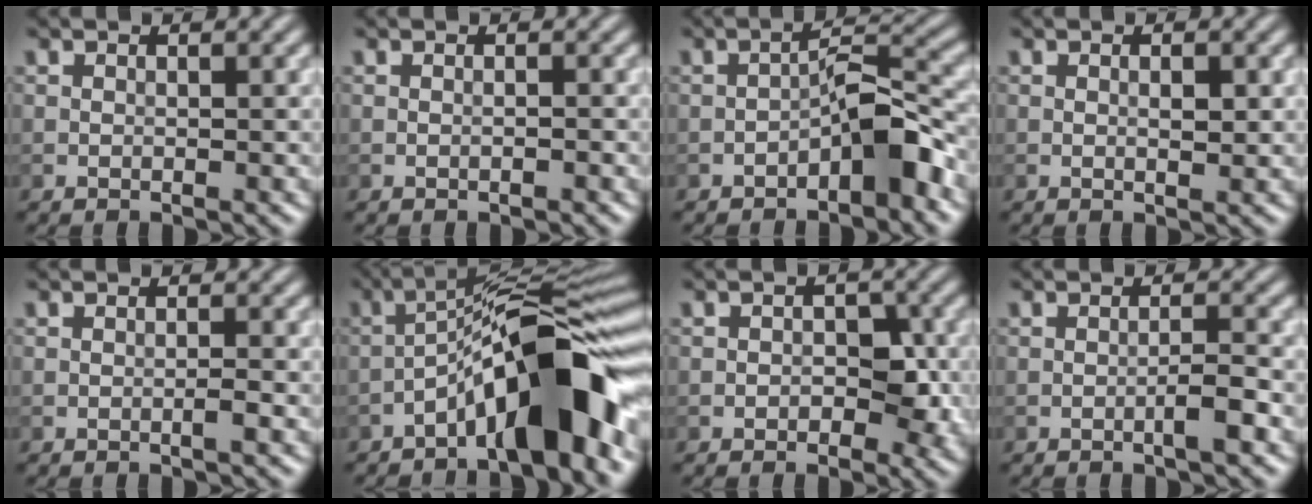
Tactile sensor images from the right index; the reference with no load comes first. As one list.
[{"total": 0.5, "force": [-0.2, 0.1, 0.5], "torque": [-0.011, -0.001, -0.005]}, {"total": 4.3, "force": [-2.2, 1.2, 3.5], "torque": [-0.055, 0.020, -0.042]}, {"total": 1.1, "force": [0.2, 0.3, 1.1], "torque": [-0.020, -0.003, 0.004]}, {"total": 0.7, "force": [-0.2, 0.0, 0.7], "torque": [-0.012, 0.001, -0.005]}, {"total": 11.0, "force": [-5.3, 2.4, 9.3], "torque": [-0.133, 0.030, -0.093]}, {"total": 2.9, "force": [-0.6, 1.8, 2.2], "torque": [-0.022, 0.000, -0.011]}, {"total": 1.7, "force": [-0.7, 0.1, 1.6], "torque": [-0.027, 0.004, -0.014]}]